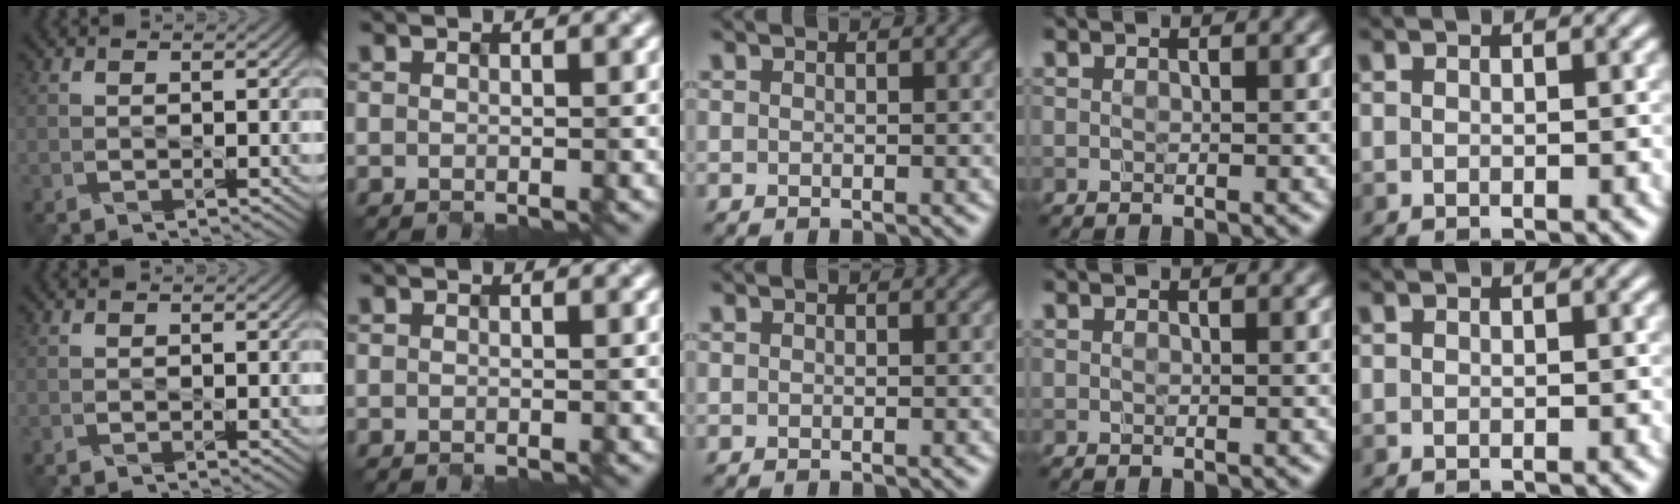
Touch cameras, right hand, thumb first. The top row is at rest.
{}